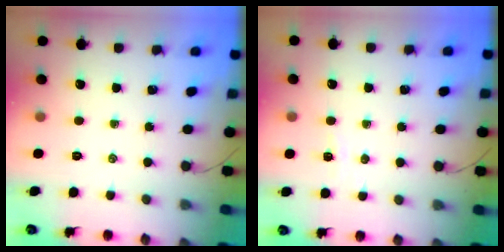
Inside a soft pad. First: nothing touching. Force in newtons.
{"total": 2.4, "press": 2.3, "slide": 0.6}